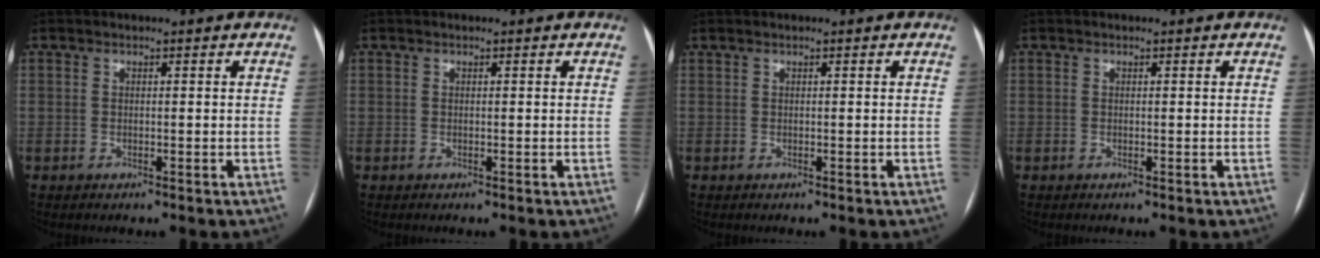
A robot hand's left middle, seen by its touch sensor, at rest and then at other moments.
{"total": 0.0}
{"total": 0.0}
{"total": 0.0}